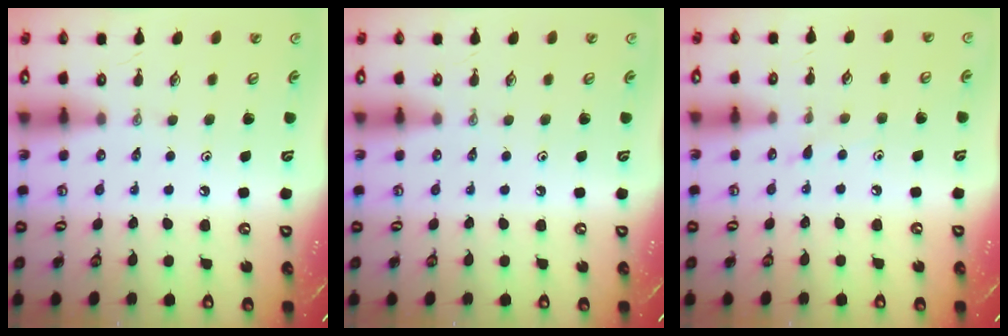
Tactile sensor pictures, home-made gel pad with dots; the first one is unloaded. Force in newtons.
{"total": 0.0}
{"total": 5.3, "press": 5.2, "slide": 0.6}